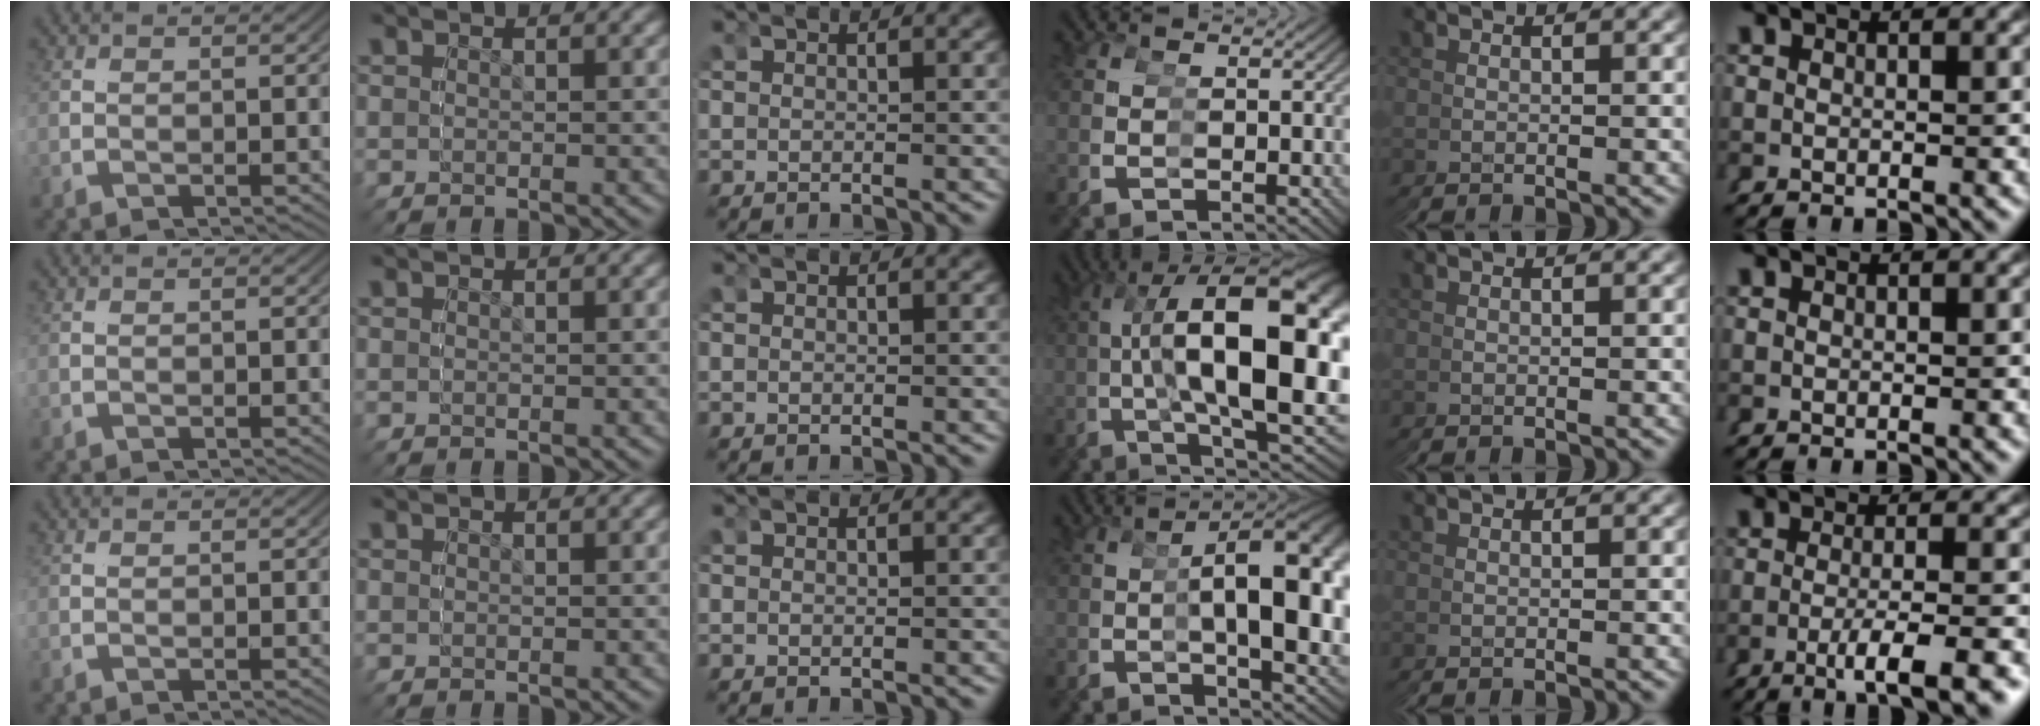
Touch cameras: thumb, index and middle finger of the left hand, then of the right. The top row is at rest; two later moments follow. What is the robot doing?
{"motion": "grasp_and_lifting", "object": "cubes"}